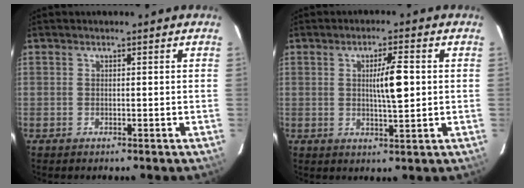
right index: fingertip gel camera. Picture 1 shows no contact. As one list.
[{"total": 5.5, "force": [0.7, 0.6, 5.4], "torque": [-0.090, 0.002, 0.011]}]